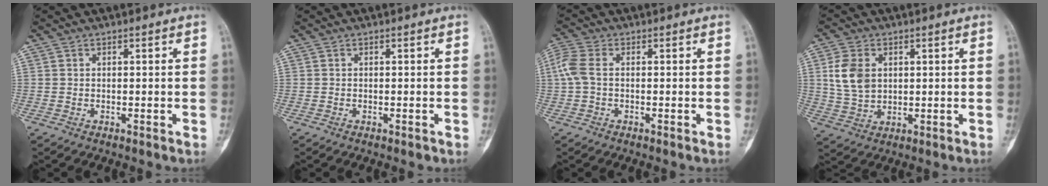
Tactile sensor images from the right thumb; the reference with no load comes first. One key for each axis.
{"total": 0.5, "fx": -0.3, "fy": 0.2, "fz": 0.4, "tx": -0.002, "ty": 0.000, "tz": -0.003}
{"total": 4.9, "fx": -0.2, "fy": 2.9, "fz": 3.9, "tx": -0.111, "ty": 0.016, "tz": -0.013}
{"total": 8.1, "fx": 1.7, "fy": 5.8, "fz": 5.4, "tx": -0.098, "ty": -0.003, "tz": 0.038}